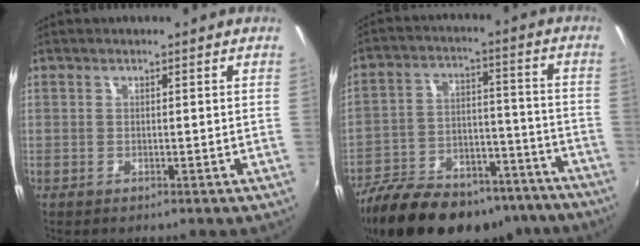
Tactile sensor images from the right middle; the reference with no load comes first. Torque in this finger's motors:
{"motor_torque": [1.49, -0.65, 0.34, 0.16]}